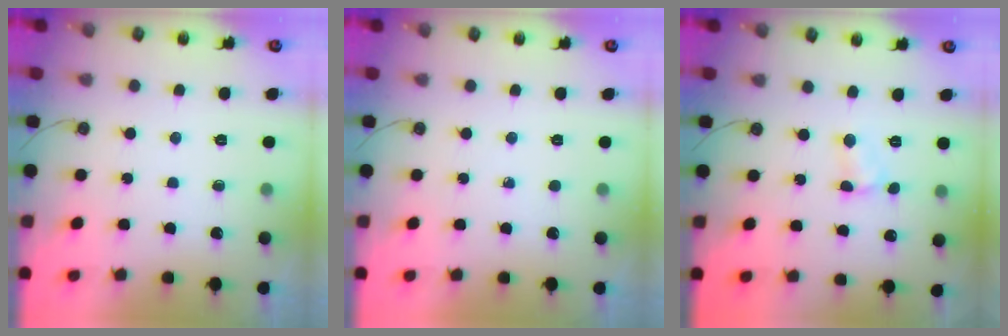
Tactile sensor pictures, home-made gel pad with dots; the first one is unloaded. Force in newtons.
{"total": 0.0}
{"total": 3.4, "press": 3.4, "slide": 0.5}